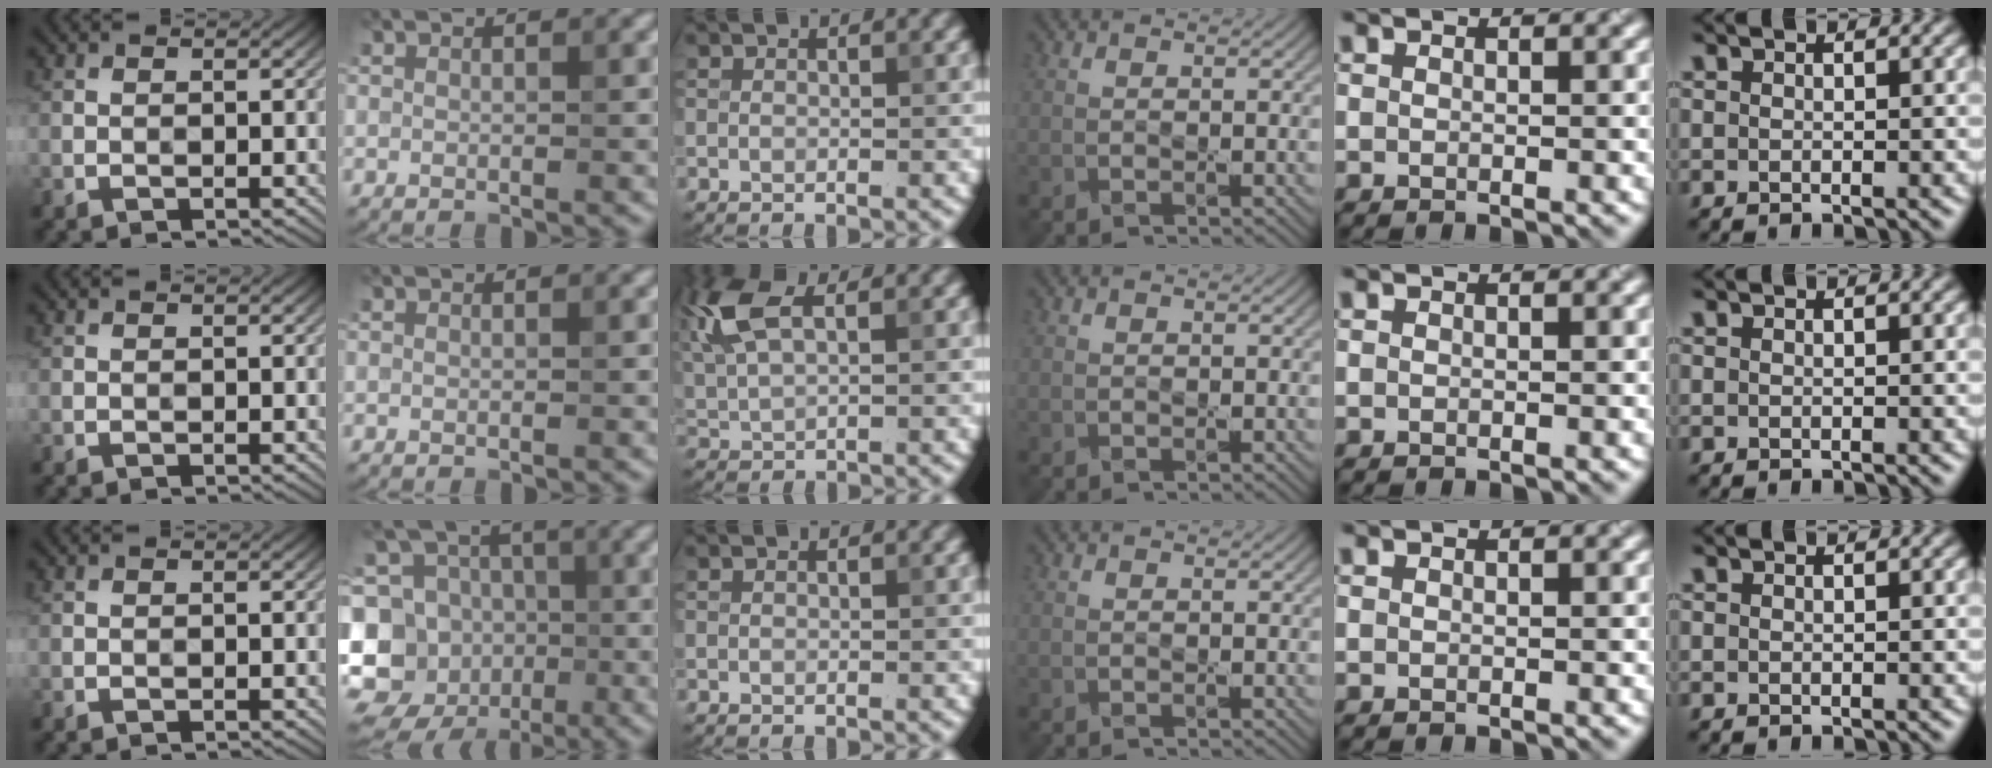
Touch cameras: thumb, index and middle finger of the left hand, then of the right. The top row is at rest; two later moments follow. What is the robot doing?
{"motion": "press", "object": "joystick"}